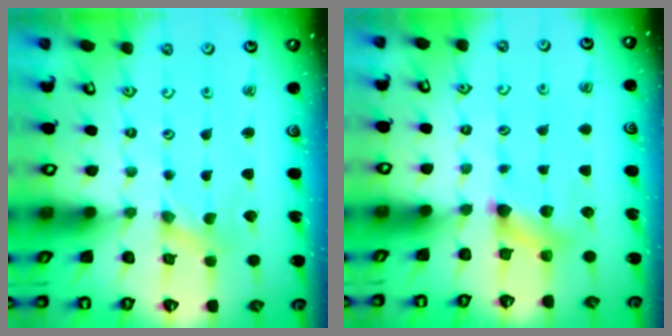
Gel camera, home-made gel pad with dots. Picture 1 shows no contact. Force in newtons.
{"total": 5.6, "press": 5.6, "slide": 0.6}